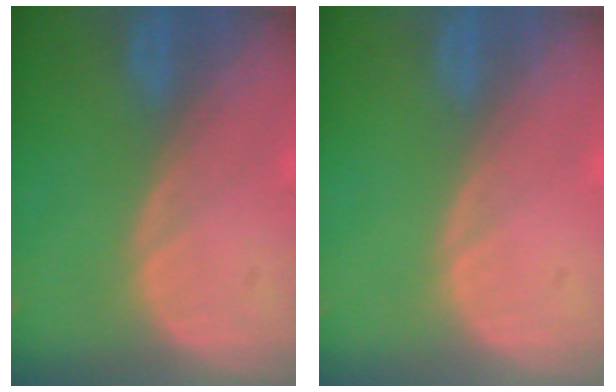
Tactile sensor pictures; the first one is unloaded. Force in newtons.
{"total": 0.0}